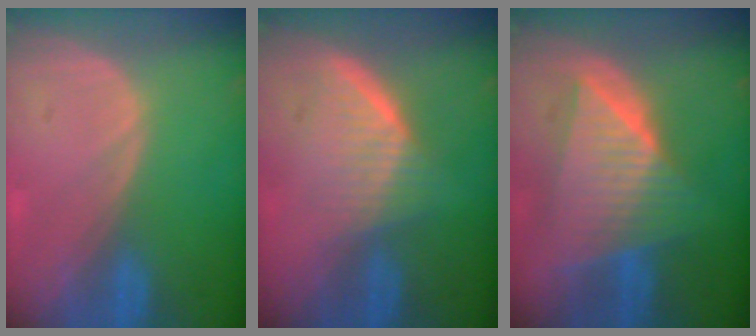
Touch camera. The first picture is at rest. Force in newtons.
{"total": 6.0, "press": 5.7, "slide": 2.1}
{"total": 9.7, "press": 9.7, "slide": 0.7}